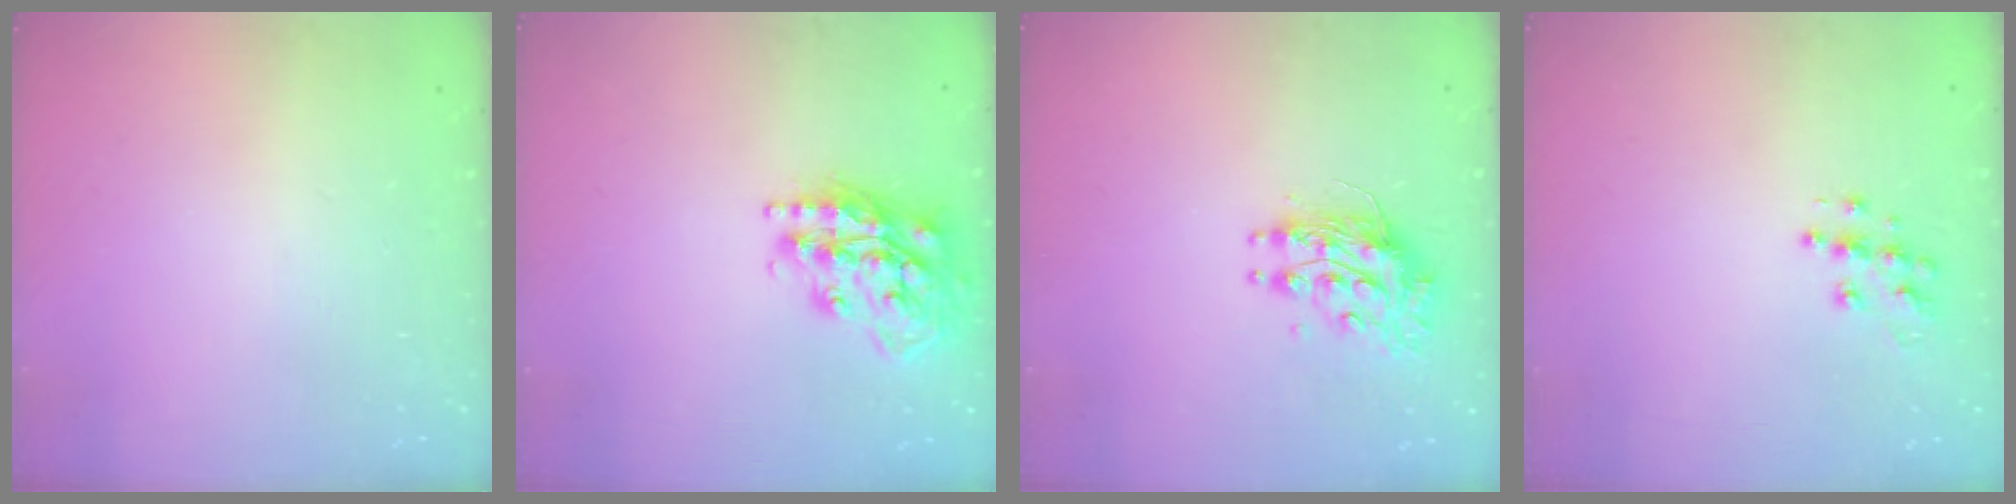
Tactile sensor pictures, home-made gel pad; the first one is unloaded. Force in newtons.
{"total": 17.9, "press": 17.8, "slide": 1.5}
{"total": 10.4, "press": 10.4, "slide": 0.6}
{"total": 8.8, "press": 8.8, "slide": 0.4}